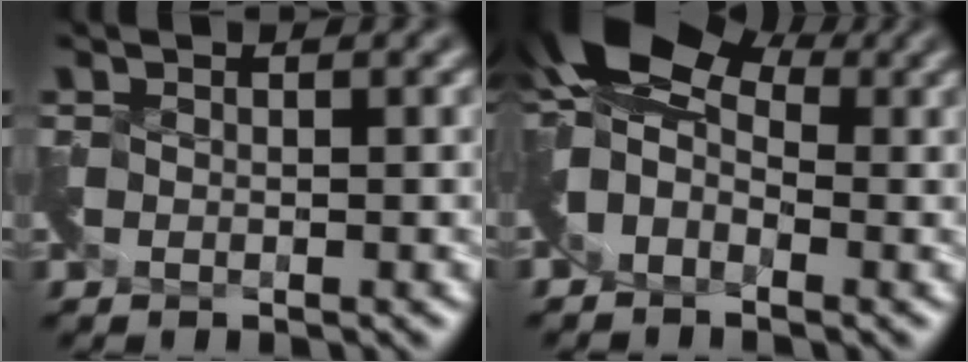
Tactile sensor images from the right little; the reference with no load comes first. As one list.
[{"total": 8.8, "force": [1.8, 5.5, 6.6], "torque": [-0.121, 0.022, 0.009]}]